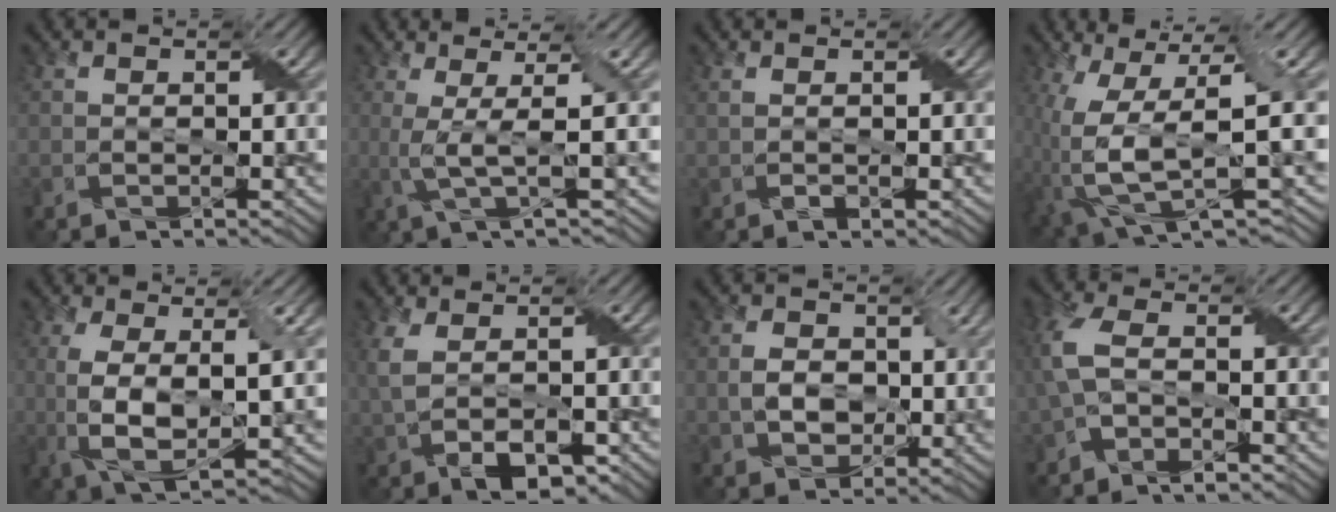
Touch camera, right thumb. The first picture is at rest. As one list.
[{"total": 4.2, "force": [0.5, 0.4, 4.2], "torque": [-0.086, 0.005, 0.010]}, {"total": 0.7, "force": [0.3, 0.1, 0.7], "torque": [-0.015, 0.001, 0.004]}, {"total": 11.5, "force": [-1.6, 3.6, 10.8], "torque": [-0.243, -0.022, -0.011]}, {"total": 8.9, "force": [0.1, 3.3, 8.3], "torque": [-0.178, -0.005, 0.003]}, {"total": 6.4, "force": [-0.8, 3.7, 5.1], "torque": [-0.120, -0.011, -0.011]}, {"total": 5.3, "force": [0.1, 4.1, 3.3], "torque": [-0.070, -0.005, 0.006]}, {"total": 6.3, "force": [-0.8, 3.9, 4.9], "torque": [-0.132, 0.001, -0.021]}]